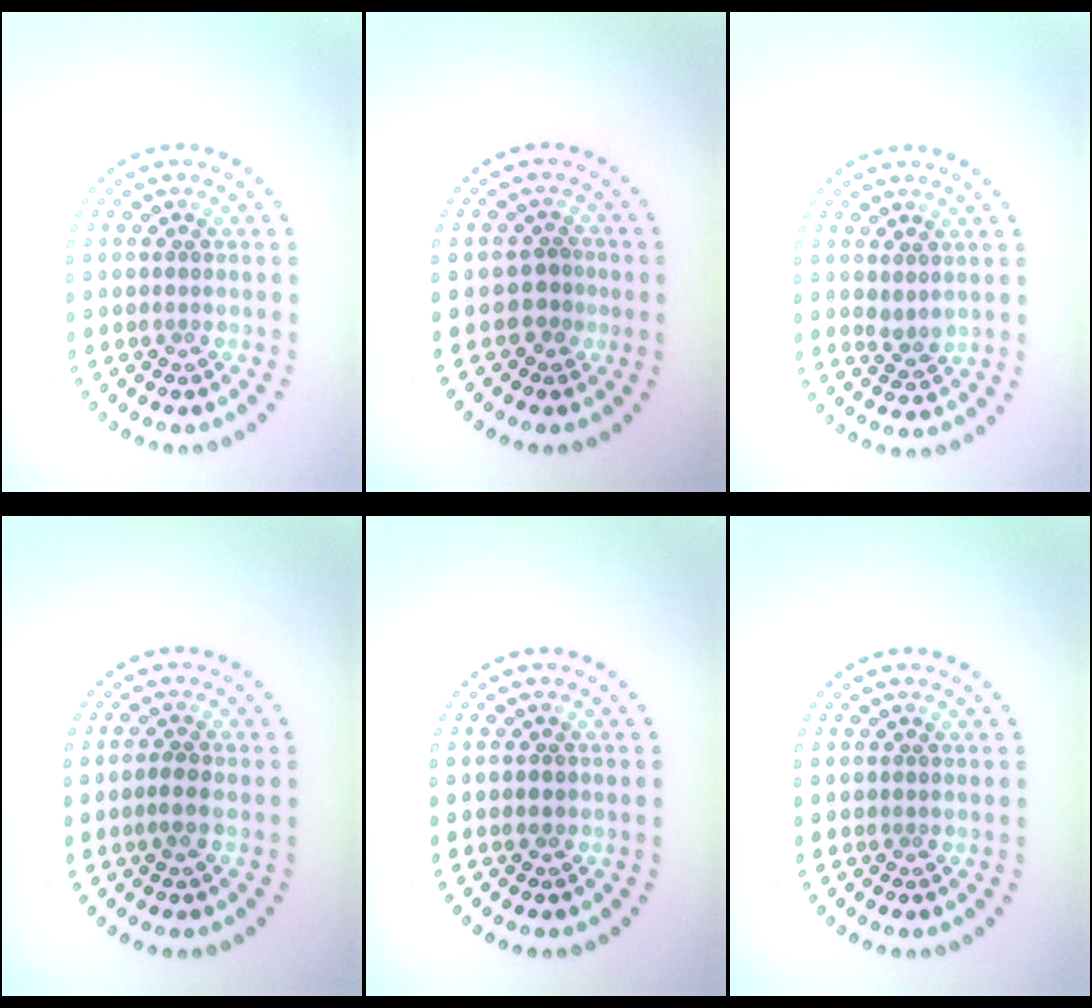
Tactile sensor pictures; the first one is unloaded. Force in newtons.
{"total": 1.8, "press": 1.5, "slide": 0.9}
{"total": 1.3, "press": 1.1, "slide": 0.7}
{"total": 0.8, "press": 0.6, "slide": 0.6}
{"total": 0.8, "press": 0.8, "slide": 0.1}
{"total": 0.0}